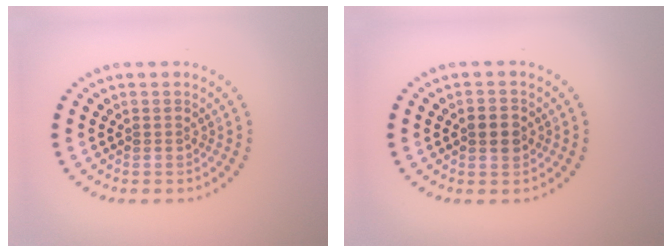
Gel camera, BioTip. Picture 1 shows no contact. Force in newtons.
{"total": 2.2, "press": 2.2, "slide": 0.2}